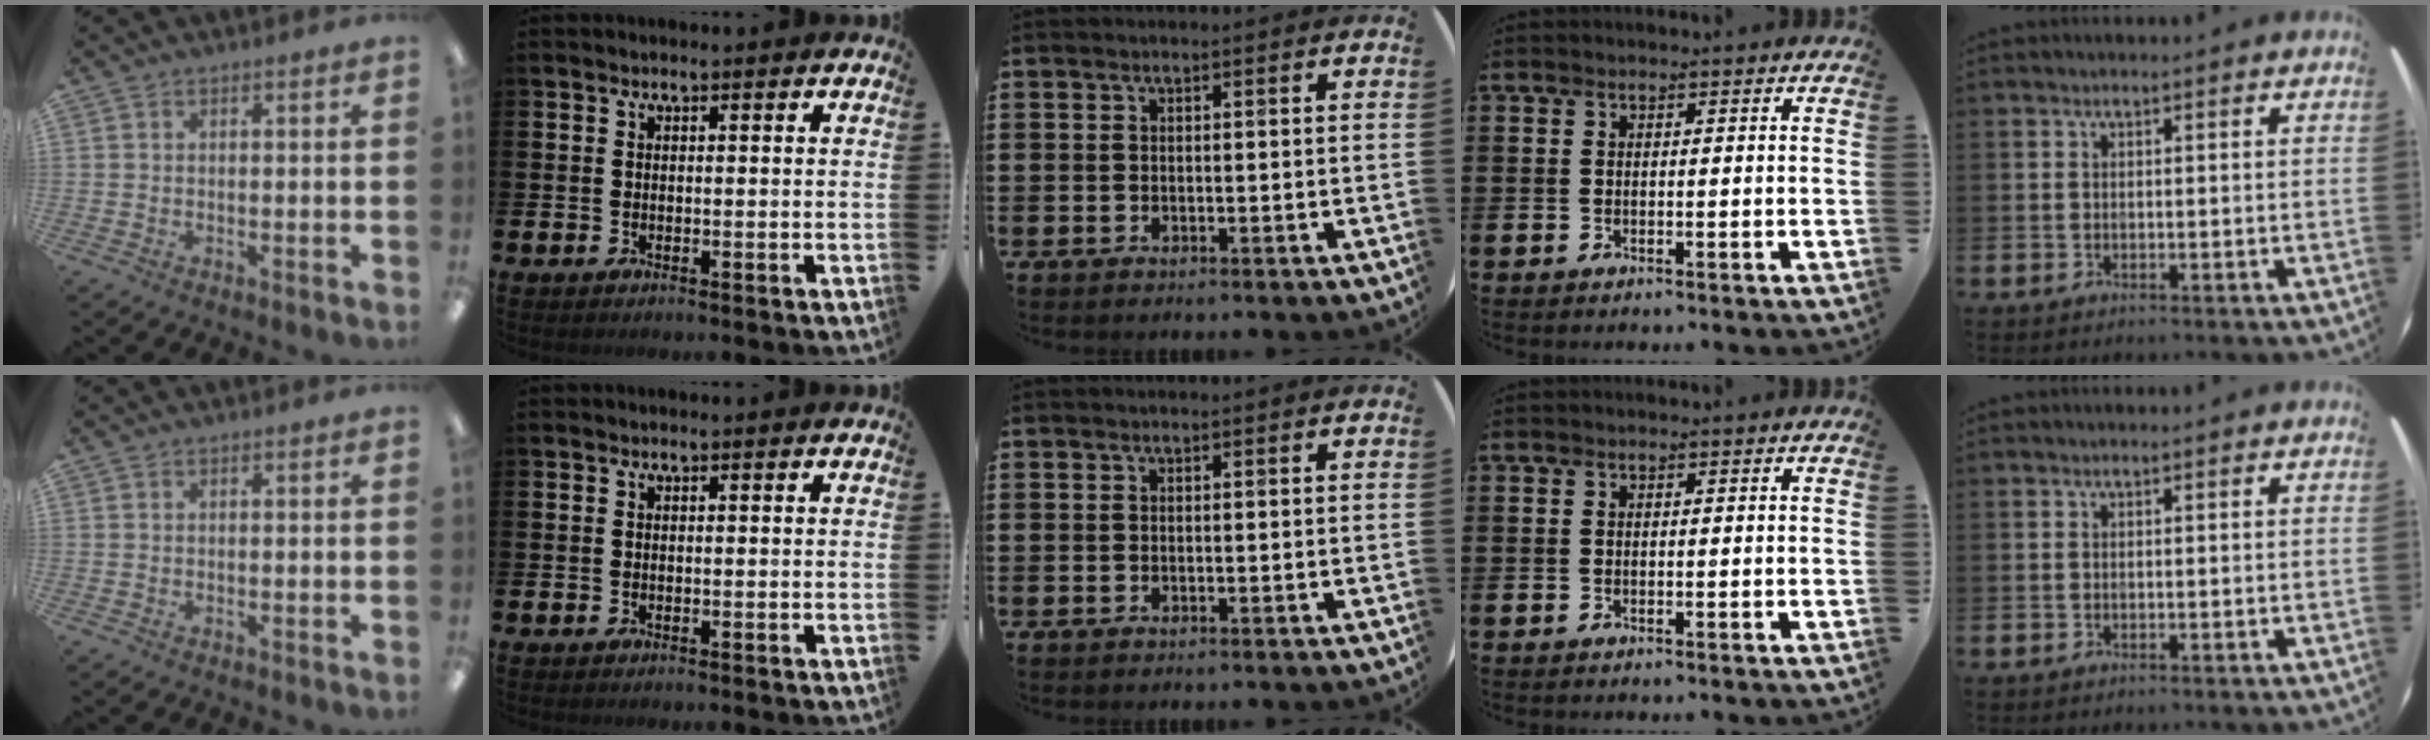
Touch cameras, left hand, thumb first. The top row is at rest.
{}